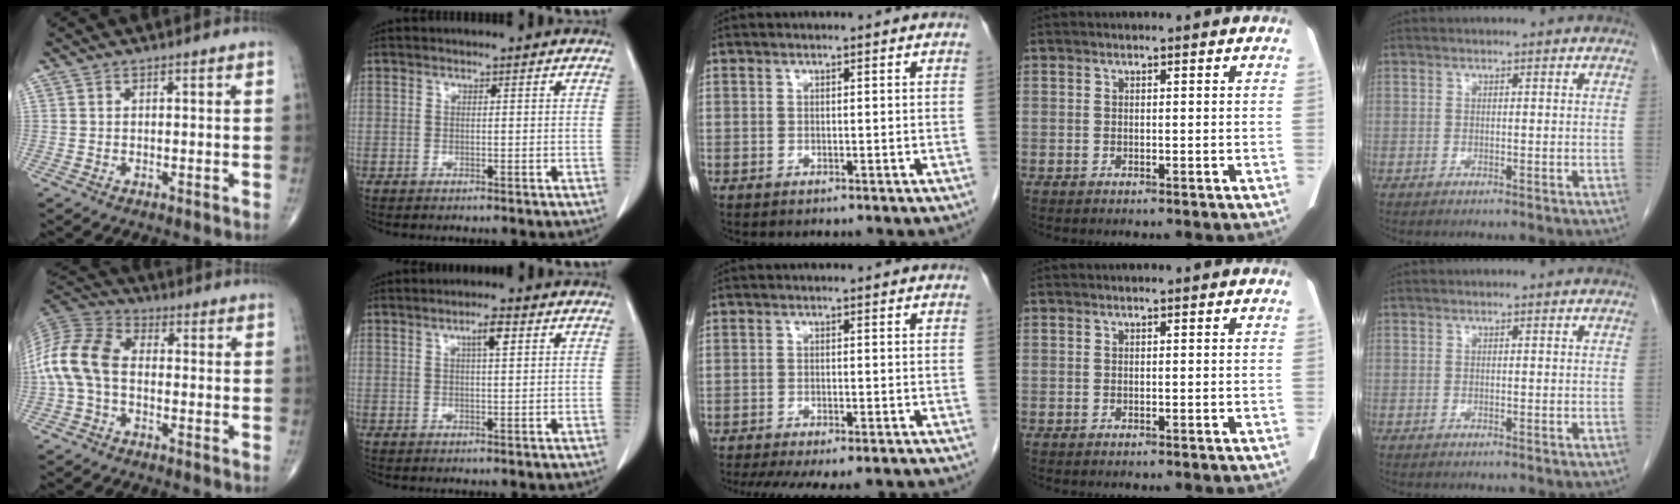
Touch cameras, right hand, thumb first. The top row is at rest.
{"thumb": {"total": 11.7, "force": [-1.3, 7.4, 9.0], "torque": [-0.189, 0.032, -0.038]}, "index": {"total": 3.2, "force": [1.4, 0.5, 2.8], "torque": [-0.045, 0.003, 0.022]}, "middle": {"total": 13.1, "force": [-11.1, 3.2, 6.3], "torque": [-0.122, -0.016, -0.146]}}